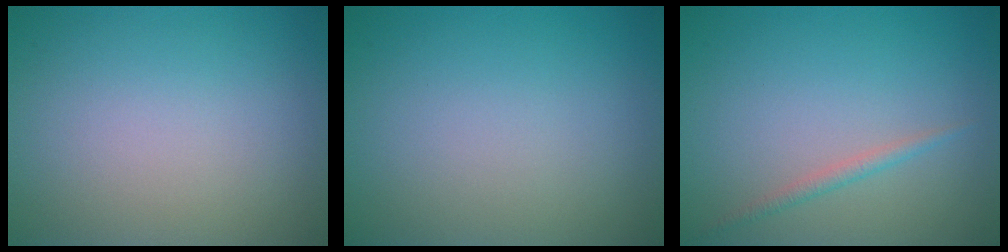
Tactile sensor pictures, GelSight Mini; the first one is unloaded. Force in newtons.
{"total": 0.0}
{"total": 1.1, "press": 1.1, "slide": 0.0}